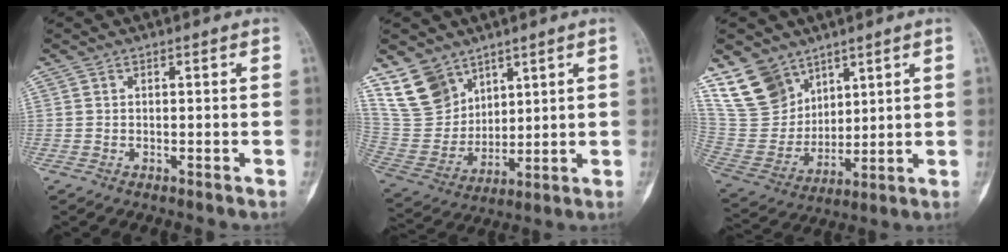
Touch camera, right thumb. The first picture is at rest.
{"total": 12.0, "force": [8.2, 7.9, 3.8], "torque": [-0.053, -0.046, 0.184]}
{"total": 13.4, "force": [9.1, 8.7, 4.5], "torque": [-0.062, -0.047, 0.201]}